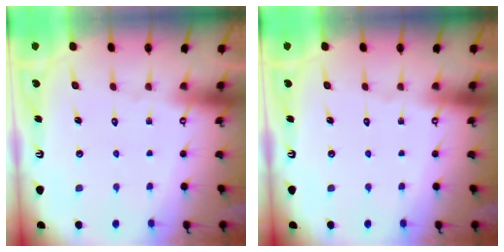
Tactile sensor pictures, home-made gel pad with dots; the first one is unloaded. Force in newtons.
{"total": 0.0}